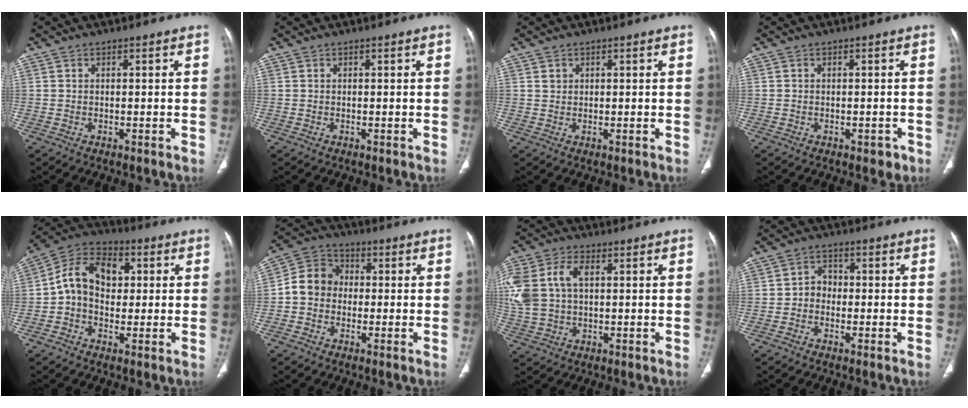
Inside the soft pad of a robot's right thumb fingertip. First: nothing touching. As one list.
[{"total": 0.0}, {"total": 1.0, "force": [0.5, 0.8, 0.2], "torque": [0.004, -0.002, 0.009]}, {"total": 1.8, "force": [-0.9, 1.1, 1.0], "torque": [-0.003, 0.003, -0.009]}, {"total": 11.6, "force": [1.1, 8.5, 7.9], "torque": [-0.116, 0.029, 0.008]}, {"total": 8.1, "force": [-0.7, 6.9, 4.0], "torque": [-0.054, 0.029, -0.029]}, {"total": 13.0, "force": [2.4, 8.5, 9.5], "torque": [-0.238, 0.018, 0.050]}, {"total": 3.4, "force": [-0.8, 2.9, 1.6], "torque": [-0.006, 0.017, -0.023]}]